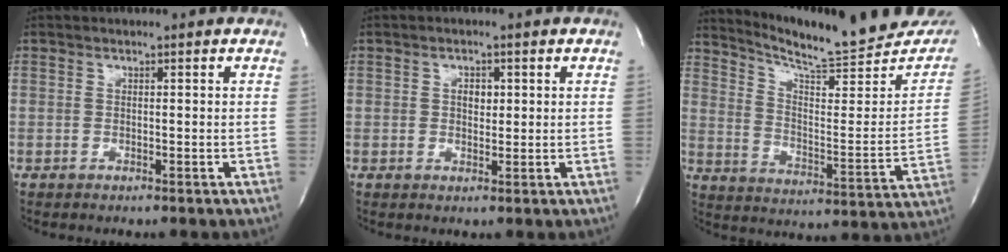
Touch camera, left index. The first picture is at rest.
{"total": 2.1, "force": [0.5, 1.3, 1.5], "torque": [-0.025, 0.000, 0.008]}
{"total": 21.6, "force": [19.9, 2.1, 8.3], "torque": [-0.127, -0.066, 0.271]}